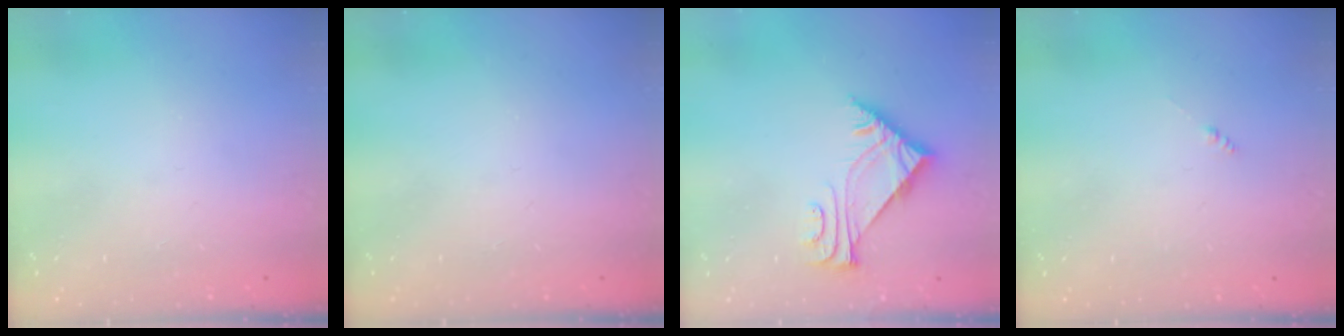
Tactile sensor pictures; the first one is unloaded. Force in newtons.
{"total": 0.0}
{"total": 5.4, "press": 5.3, "slide": 1.0}
{"total": 0.0}